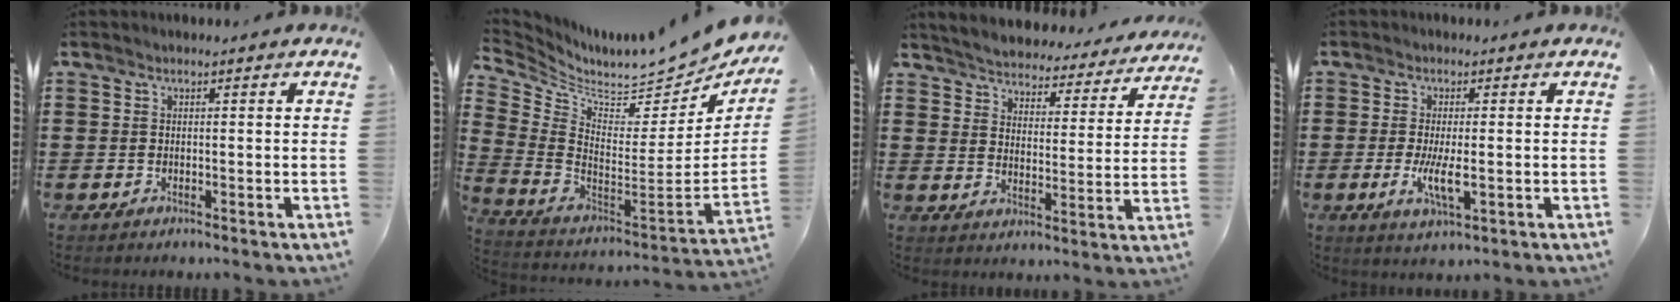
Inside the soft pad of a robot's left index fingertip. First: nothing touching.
{"total": 5.9, "force": [5.5, 1.0, 1.9], "torque": [-0.066, -0.064, 0.088]}
{"total": 4.1, "force": [4.1, -0.2, -0.1], "torque": [-0.025, -0.038, 0.066]}
{"total": 5.3, "force": [-0.9, 1.4, 5.0], "torque": [-0.099, -0.006, -0.016]}